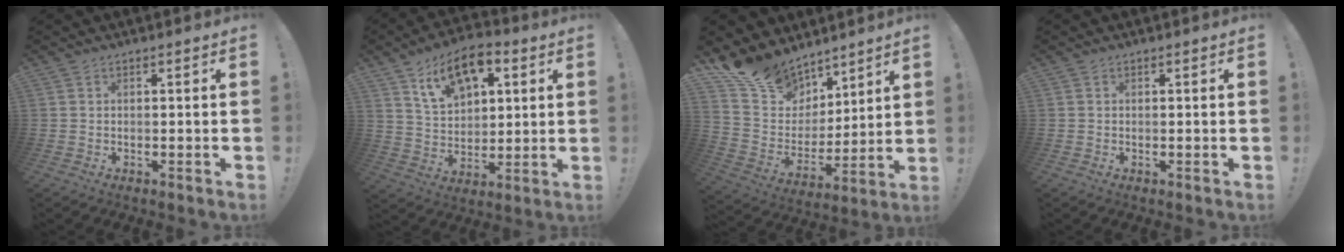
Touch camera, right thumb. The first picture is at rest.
{"total": 14.0, "force": [8.1, 8.4, 7.8], "torque": [-0.119, -0.034, 0.149]}
{"total": 16.1, "force": [12.1, 9.9, 3.9], "torque": [-0.091, -0.081, 0.238]}
{"total": 0.0}